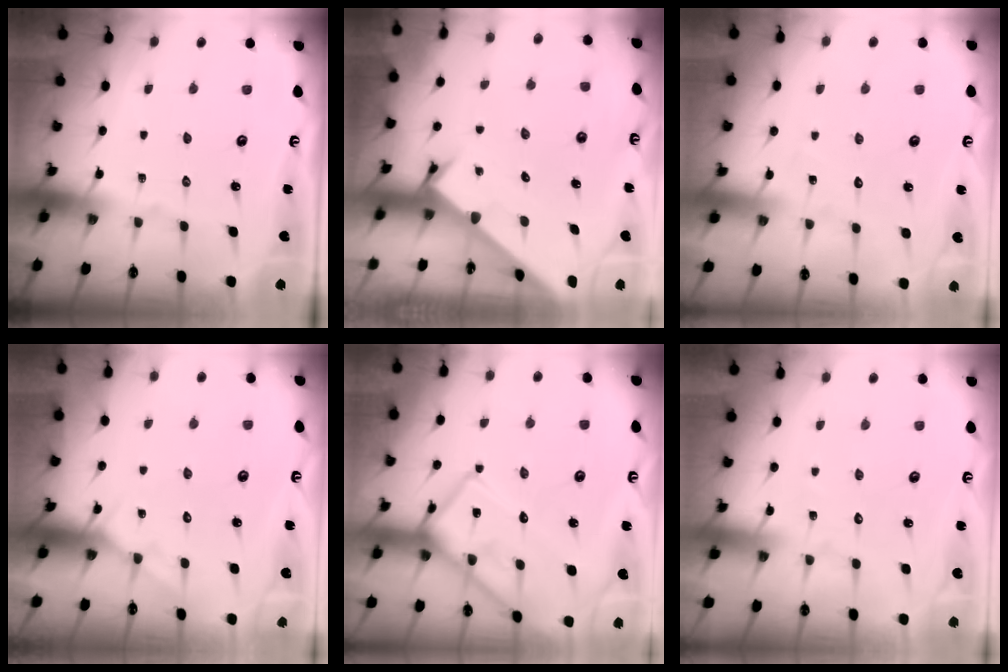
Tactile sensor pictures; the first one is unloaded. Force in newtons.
{"total": 2.3, "press": 2.3, "slide": 0.1}
{"total": 4.7, "press": 4.7, "slide": 0.3}
{"total": 4.3, "press": 4.3, "slide": 0.5}
{"total": 15.8, "press": 15.7, "slide": 1.8}
{"total": 2.2, "press": 2.2, "slide": 0.2}